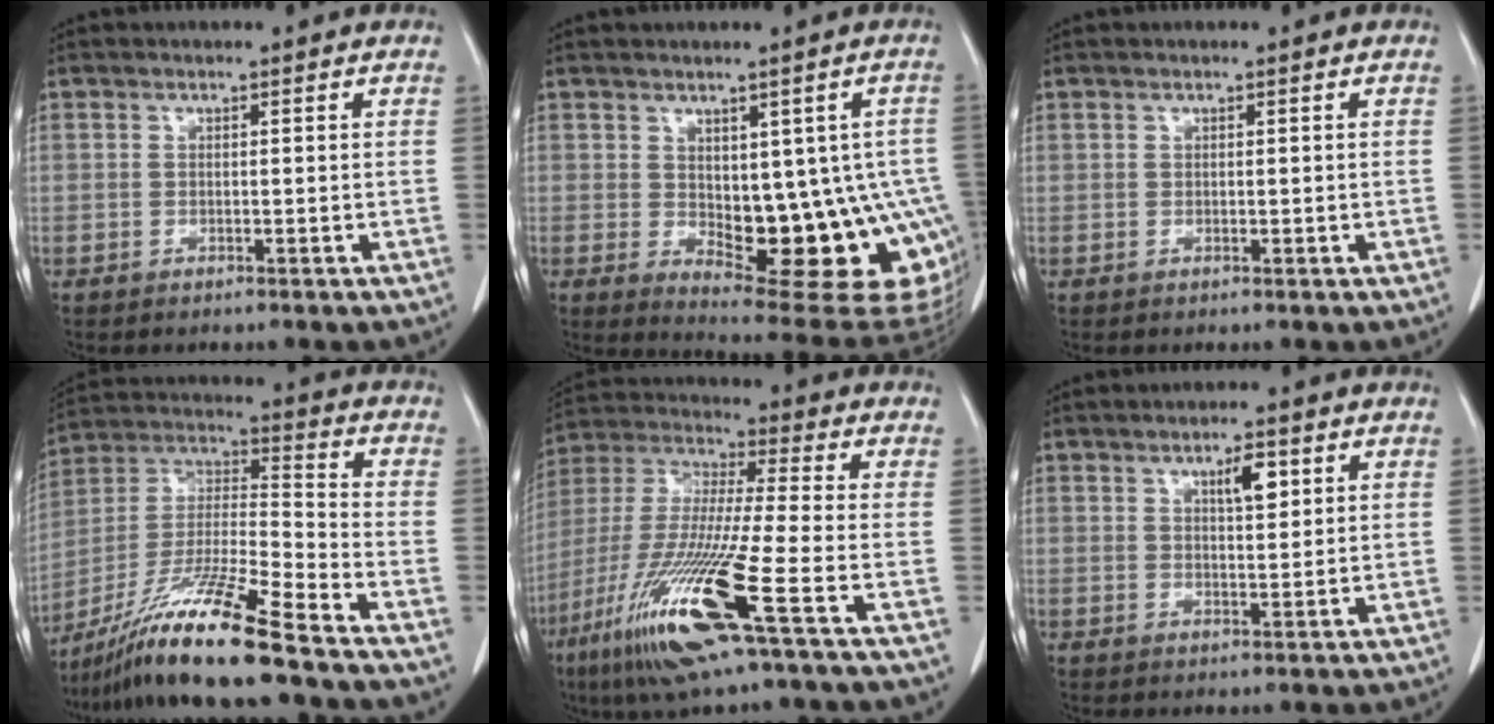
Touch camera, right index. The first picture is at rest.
{"total": 16.8, "force": [-2.8, 6.7, 15.2], "torque": [-0.131, 0.008, -0.012]}
{"total": 0.0}
{"total": 17.0, "force": [-12.7, -0.8, 11.2], "torque": [-0.233, -0.024, -0.238]}
{"total": 18.1, "force": [-8.4, 0.1, 16.0], "torque": [-0.357, -0.044, -0.166]}
{"total": 3.9, "force": [1.8, 1.0, 3.3], "torque": [-0.055, -0.001, 0.030]}